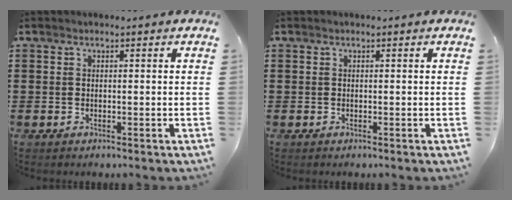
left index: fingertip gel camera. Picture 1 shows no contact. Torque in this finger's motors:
{"motor_torque": [-0.04, -0.02, 0.00, 0.00]}